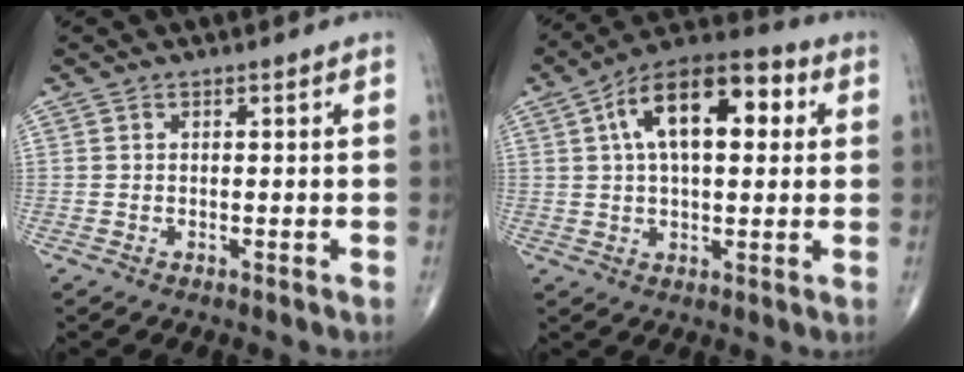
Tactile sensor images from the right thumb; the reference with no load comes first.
{"total": 16.9, "force": [4.4, 8.3, 14.0], "torque": [-0.203, 0.029, 0.061]}